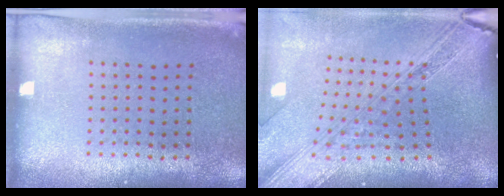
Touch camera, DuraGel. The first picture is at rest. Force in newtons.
{"total": 4.0, "press": 3.0, "slide": 2.8}